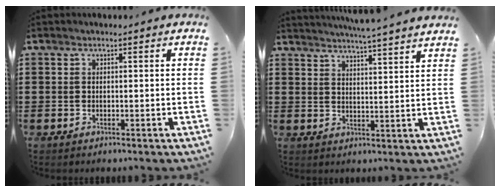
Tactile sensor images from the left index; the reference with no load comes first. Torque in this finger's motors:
{"motor_torque": [2.14, 0.00, -0.02, 0.18]}